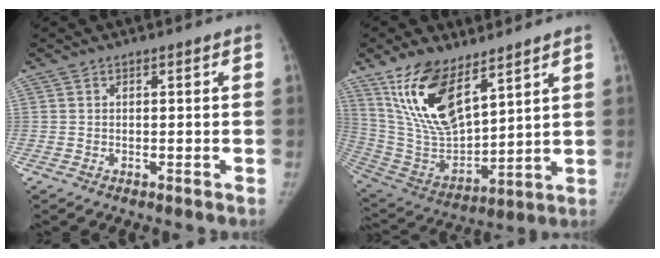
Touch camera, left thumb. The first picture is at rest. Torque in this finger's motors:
{"motor_torque": [0.69, -0.18, 1.65, -1.12, 0.18]}